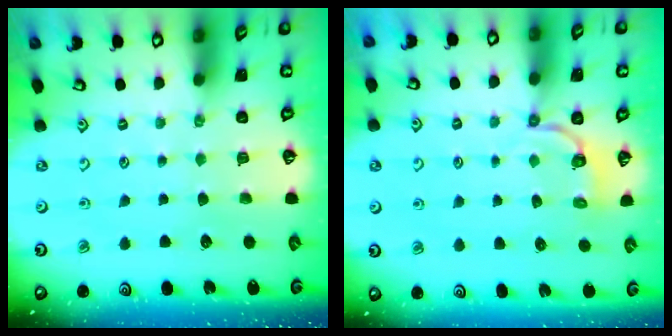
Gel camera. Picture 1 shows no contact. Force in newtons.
{"total": 3.5, "press": 2.1, "slide": 2.9}